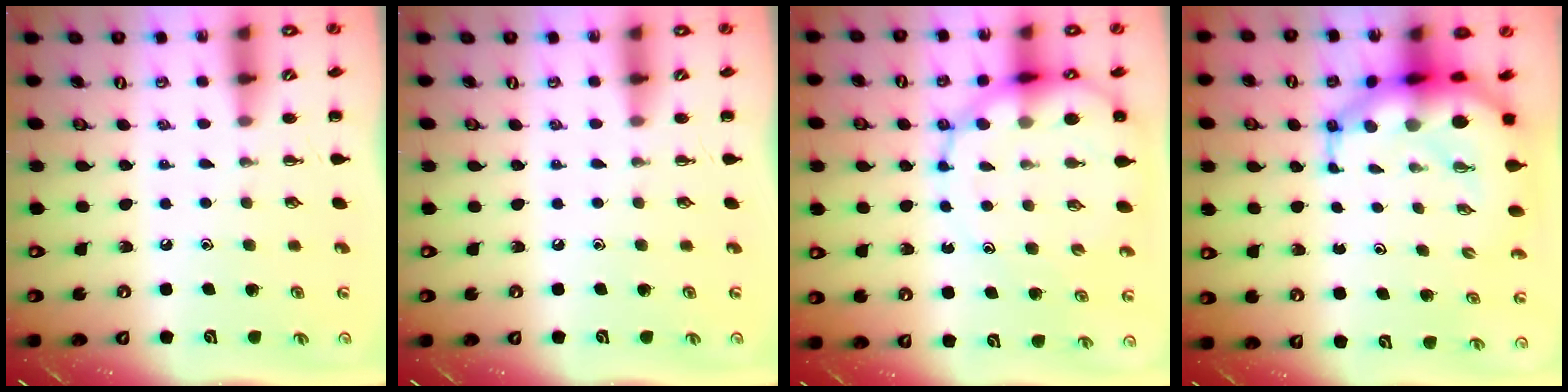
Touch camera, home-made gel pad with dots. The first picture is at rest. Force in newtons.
{"total": 0.0}
{"total": 14.4, "press": 13.9, "slide": 3.7}
{"total": 10.8, "press": 10.3, "slide": 3.0}